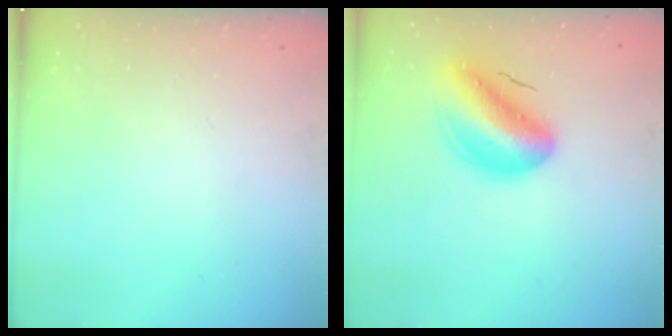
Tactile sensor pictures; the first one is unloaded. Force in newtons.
{"total": 11.2, "press": 10.6, "slide": 3.7}